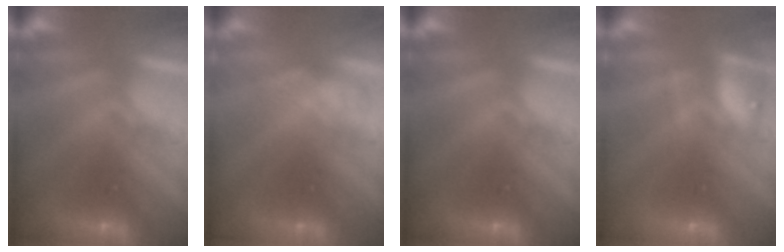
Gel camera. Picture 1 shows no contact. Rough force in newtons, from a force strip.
{"total": 2.8}
{"total": 0.0}
{"total": 2.3}